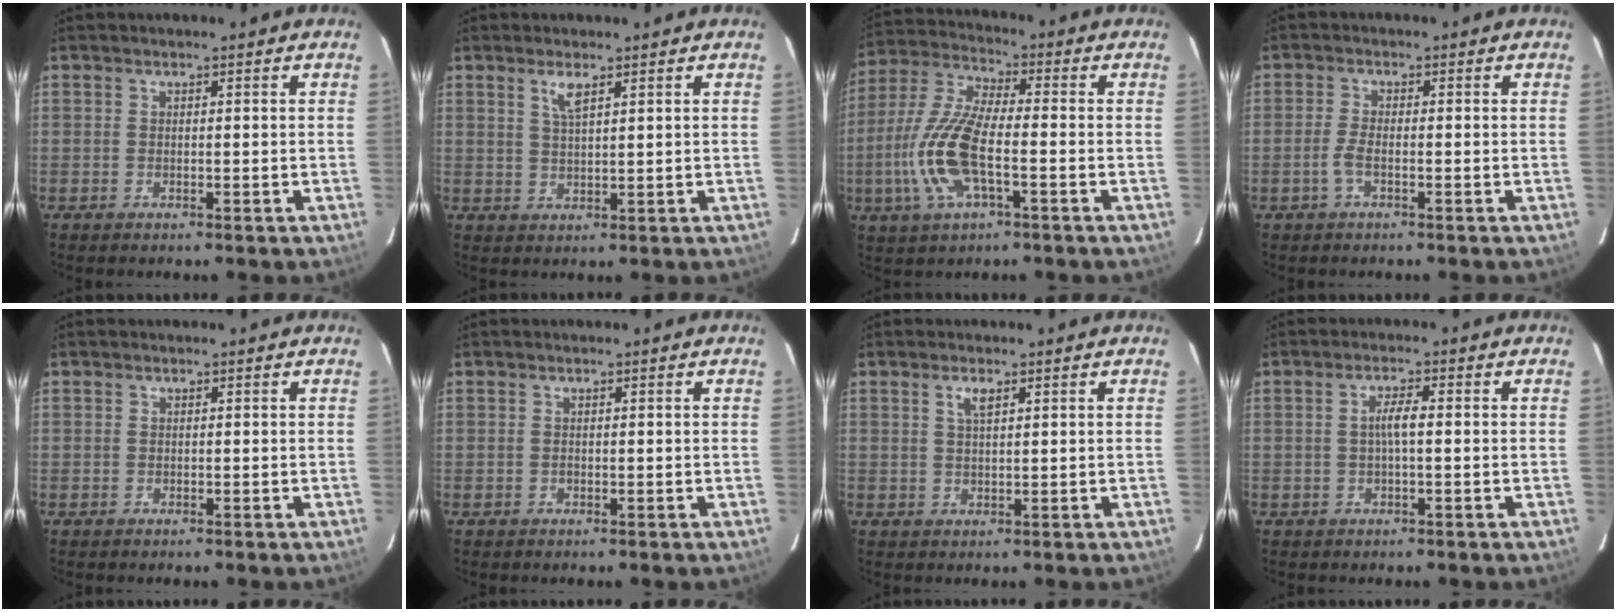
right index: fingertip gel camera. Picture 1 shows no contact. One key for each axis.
{"total": 2.9, "fx": 1.7, "fy": 0.7, "fz": 2.2, "tx": -0.042, "ty": 0.002, "tz": 0.033}
{"total": 13.9, "fx": -3.8, "fy": 4.5, "fz": 12.6, "tx": -0.279, "ty": -0.002, "tz": -0.080}
{"total": 2.5, "fx": -1.2, "fy": 0.6, "fz": 2.1, "tx": -0.053, "ty": 0.001, "tz": -0.027}
{"total": 0.6, "fx": 0.0, "fy": 0.6, "fz": -0.1, "tx": 0.003, "ty": 0.003, "tz": -0.001}
{"total": 0.0}
{"total": 2.1, "fx": 1.1, "fy": 0.7, "fz": 1.7, "tx": -0.031, "ty": 0.003, "tz": 0.020}
{"total": 2.7, "fx": -0.1, "fy": 0.3, "fz": 2.6, "tx": -0.051, "ty": 0.005, "tz": -0.001}